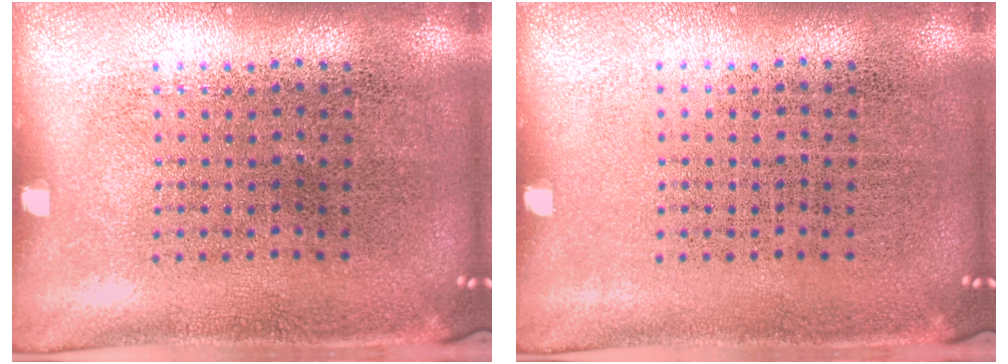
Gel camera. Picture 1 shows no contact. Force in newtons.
{"total": 0.0}